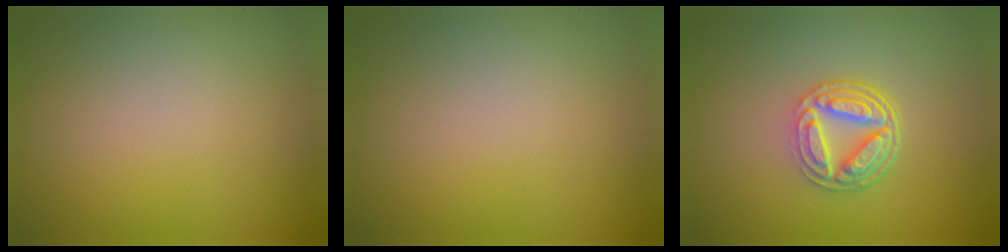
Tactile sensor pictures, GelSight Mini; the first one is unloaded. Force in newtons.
{"total": 0.0}
{"total": 5.0, "press": 3.7, "slide": 3.4}